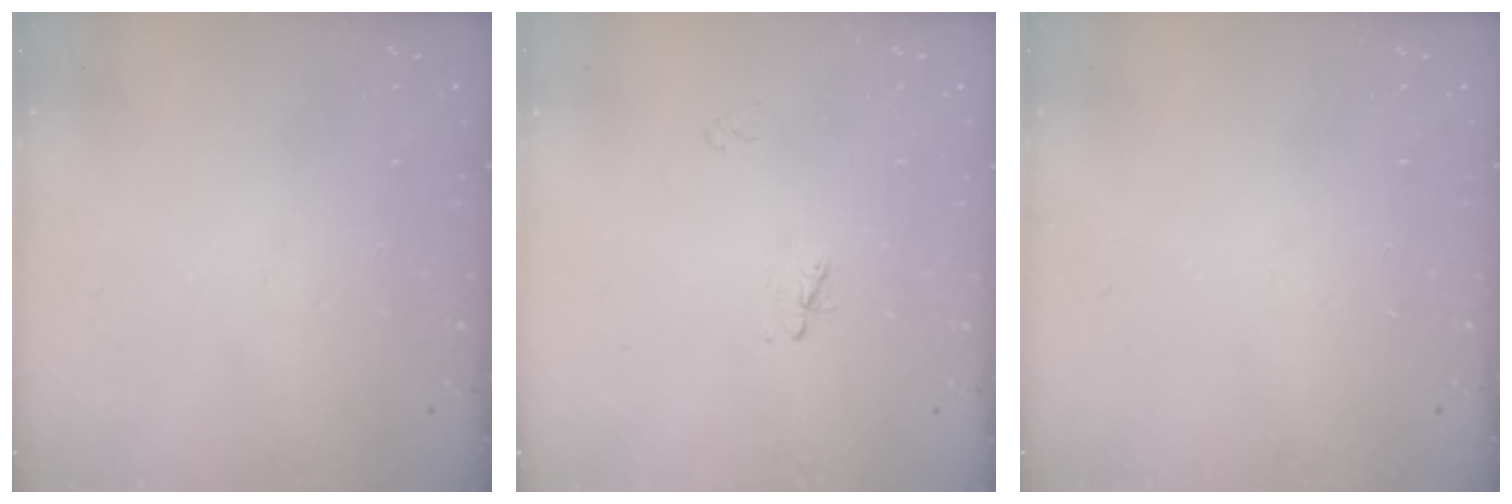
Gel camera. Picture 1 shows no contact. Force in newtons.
{"total": 2.3, "press": 2.3, "slide": 0.3}
{"total": 0.0}